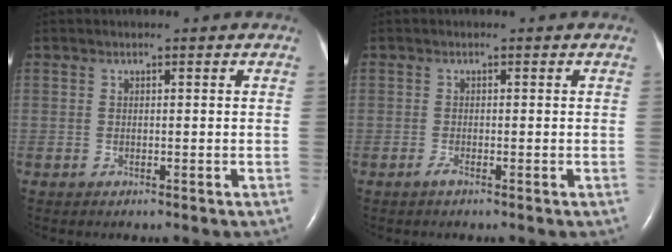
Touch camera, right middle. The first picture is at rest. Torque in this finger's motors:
{"motor_torque": [0.12, 0.05, 0.06, 0.04]}